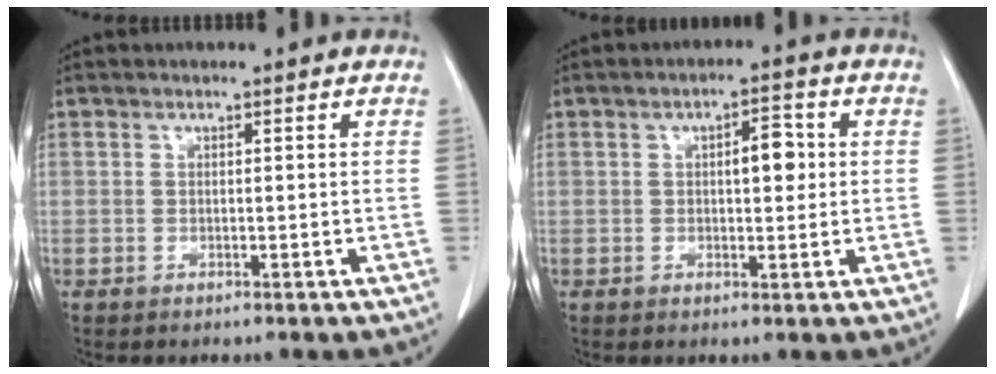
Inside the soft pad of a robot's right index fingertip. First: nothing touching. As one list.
[{"total": 4.1, "force": [0.6, 1.6, 3.8], "torque": [-0.057, 0.007, 0.009]}]